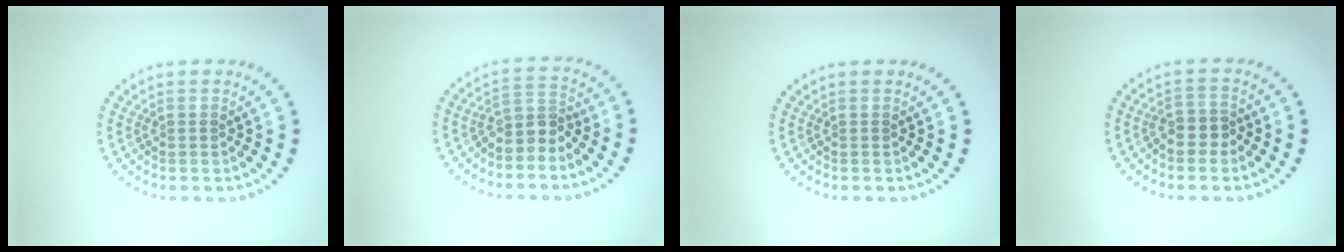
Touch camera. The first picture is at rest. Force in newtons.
{"total": 2.5, "press": 1.9, "slide": 1.7}
{"total": 0.0}
{"total": 2.5, "press": 2.2, "slide": 1.1}